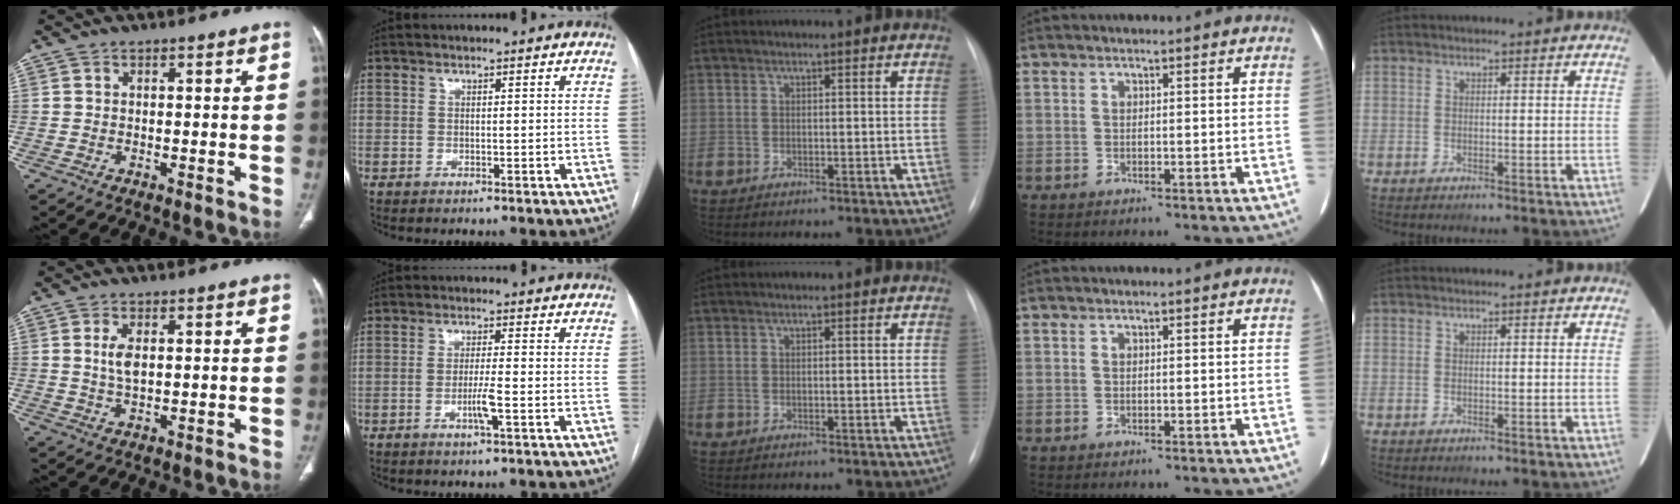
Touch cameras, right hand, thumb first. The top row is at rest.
{"thumb": {"total": 3.6, "force": [0.8, 1.6, 3.1], "torque": [-0.066, -0.004, 0.018]}, "index": {"total": 3.3, "force": [-1.3, -0.3, 3.0], "torque": [-0.058, -0.005, -0.026]}}